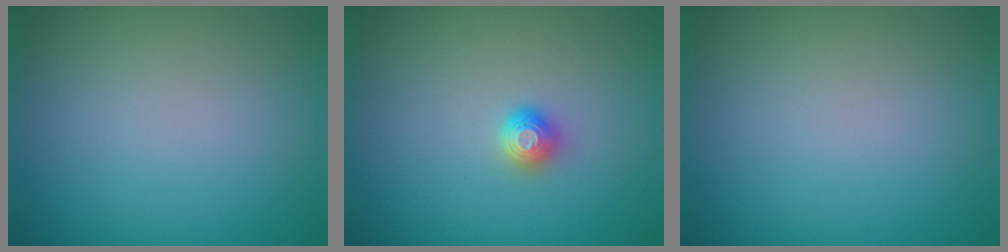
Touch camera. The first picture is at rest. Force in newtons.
{"total": 1.3, "press": 1.2, "slide": 0.5}
{"total": 0.0}